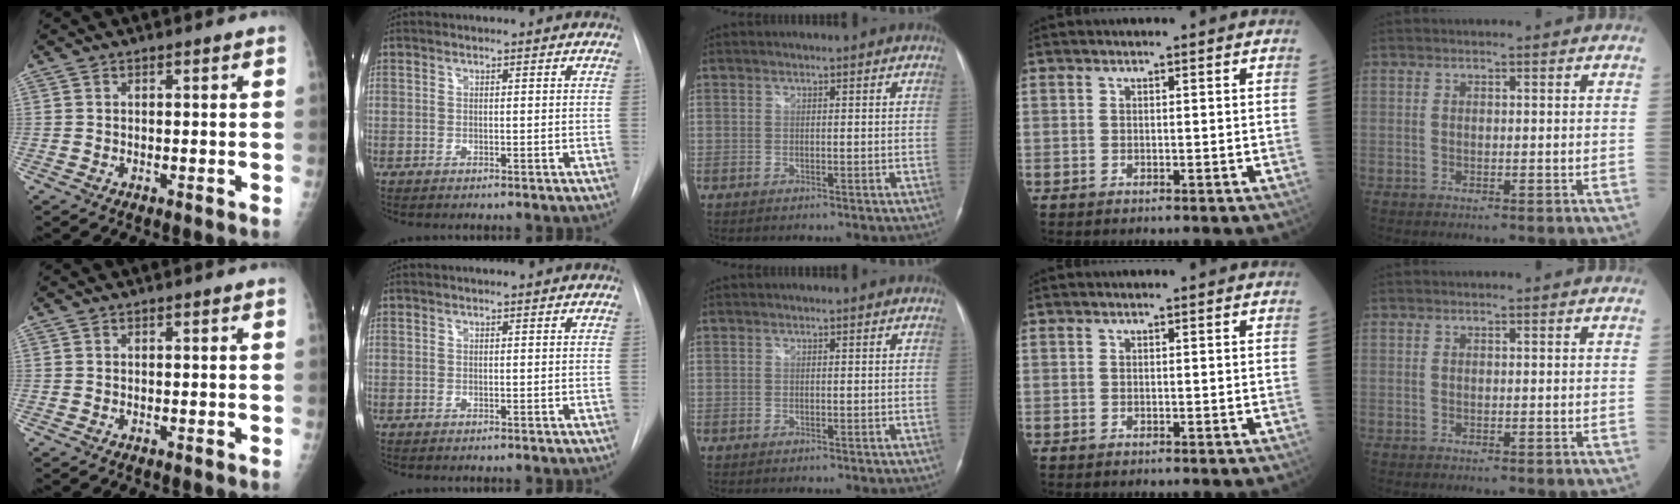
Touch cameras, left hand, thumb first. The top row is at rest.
{}